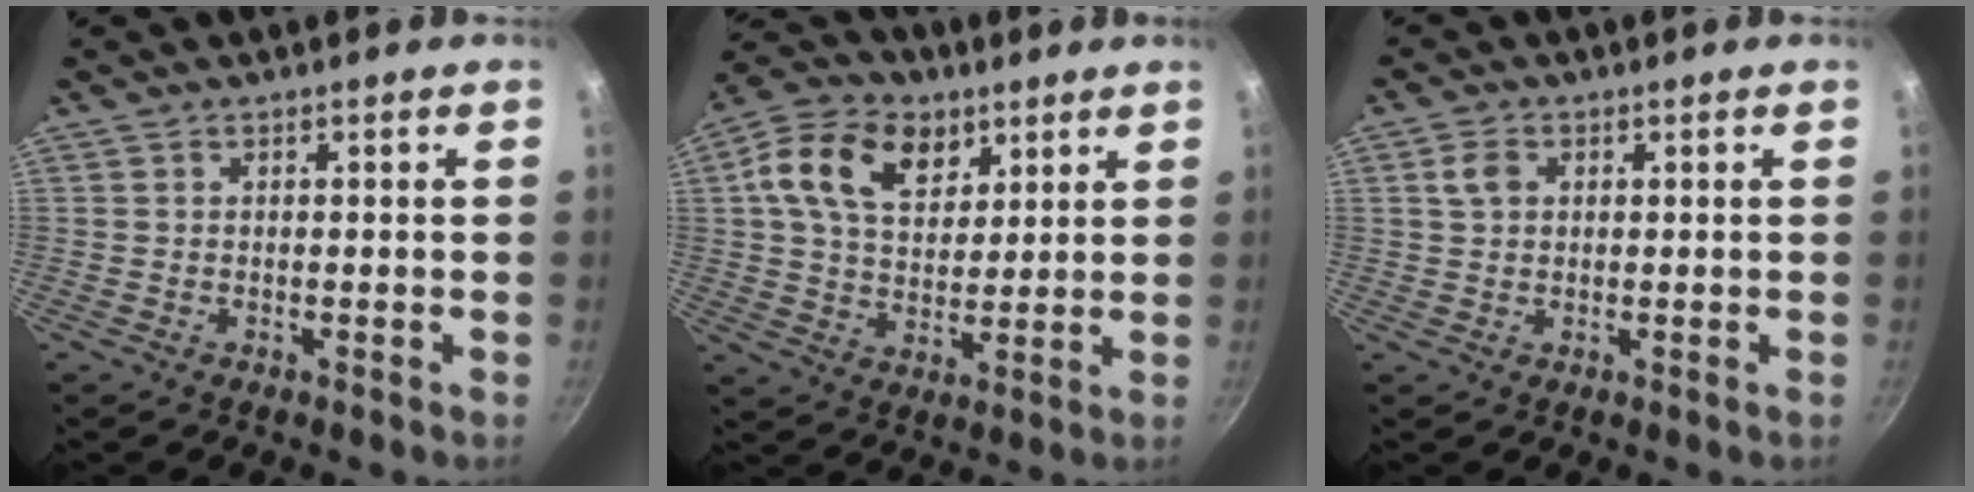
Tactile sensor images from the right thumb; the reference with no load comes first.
{"total": 14.4, "force": [5.8, 9.9, 8.7], "torque": [-0.133, -0.008, 0.092]}
{"total": 3.3, "force": [0.9, 2.6, 2.0], "torque": [-0.028, 0.005, 0.015]}